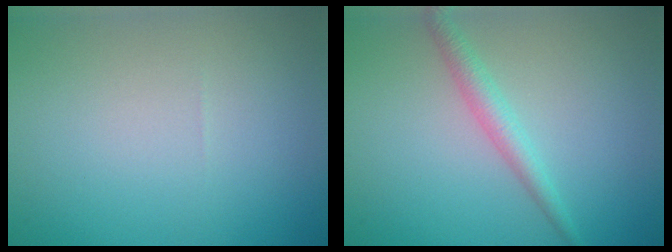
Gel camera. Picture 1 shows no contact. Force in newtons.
{"total": 2.2, "press": 2.1, "slide": 0.1}